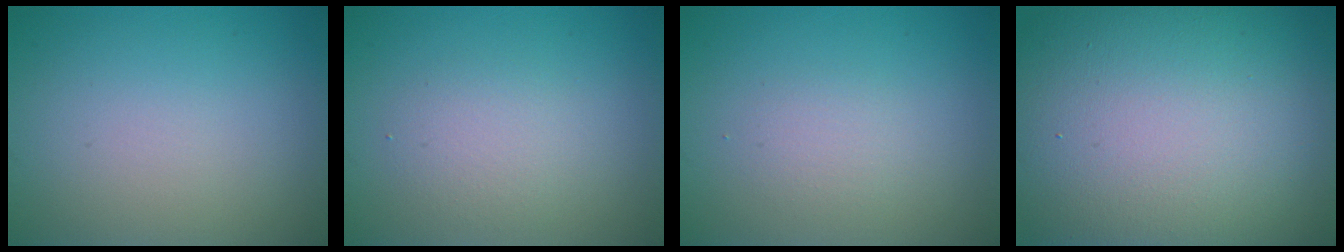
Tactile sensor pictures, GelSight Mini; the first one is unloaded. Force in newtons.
{"total": 2.1, "press": 2.1, "slide": 0.1}
{"total": 1.3, "press": 1.3, "slide": 0.1}
{"total": 20.1, "press": 20.1, "slide": 1.0}